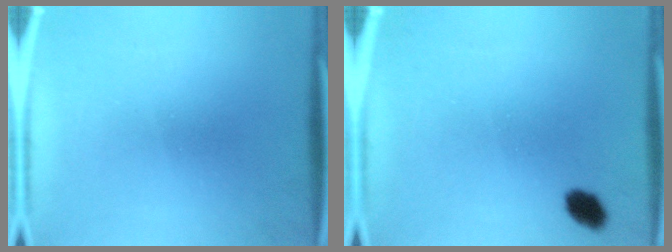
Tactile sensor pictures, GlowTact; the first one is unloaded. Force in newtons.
{"total": 3.2}